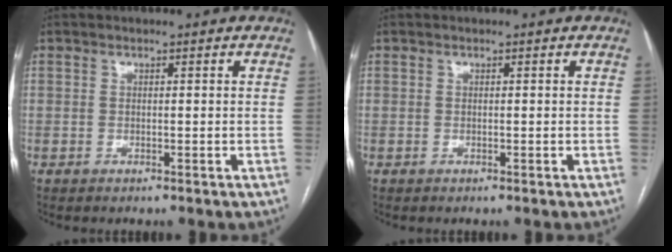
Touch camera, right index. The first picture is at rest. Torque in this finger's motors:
{"motor_torque": [0.01, 0.00, 0.00, 0.00]}